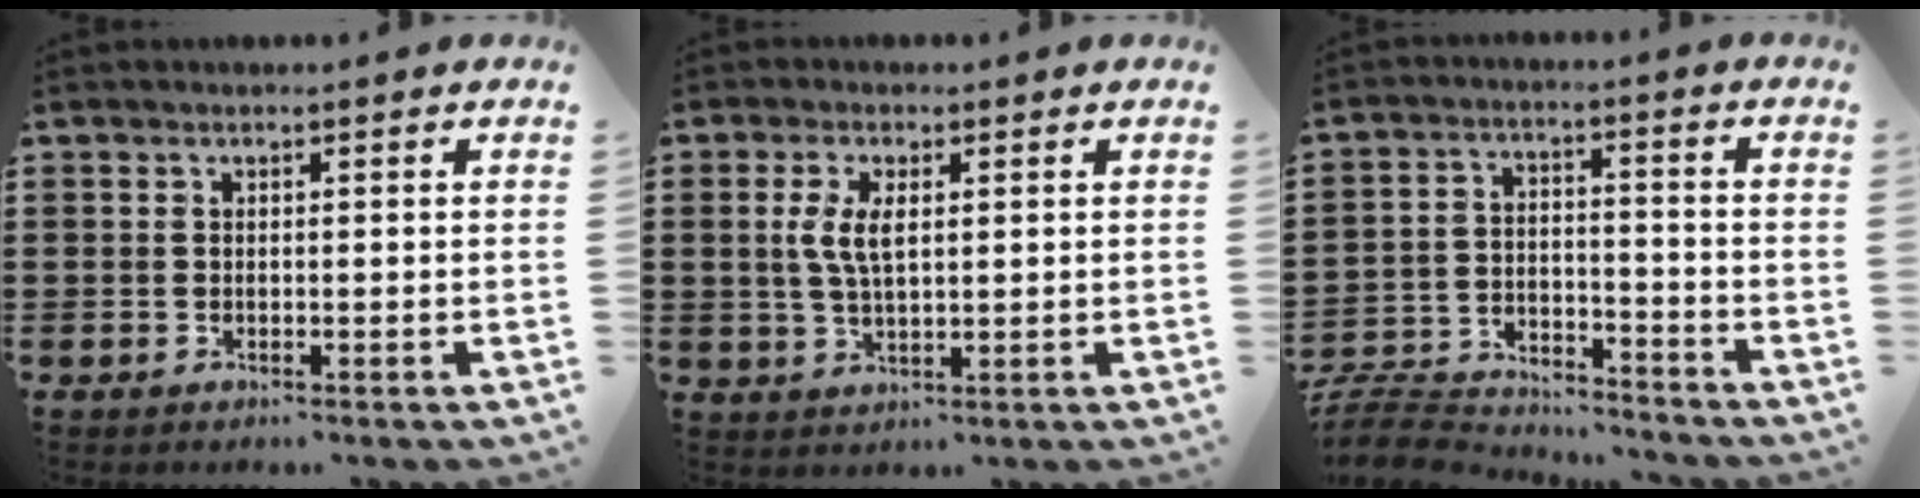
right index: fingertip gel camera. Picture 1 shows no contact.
{"total": 5.0, "force": [0.9, 2.1, 4.4], "torque": [-0.099, 0.006, 0.012]}
{"total": 8.0, "force": [-7.8, 1.4, 1.4], "torque": [-0.036, 0.016, -0.156]}